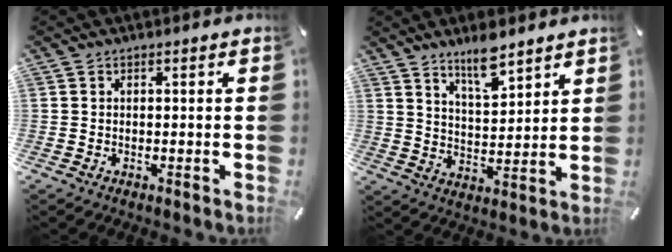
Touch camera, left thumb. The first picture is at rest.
{"total": 8.5, "force": [7.3, 2.4, 3.6], "torque": [-0.058, -0.045, 0.130]}